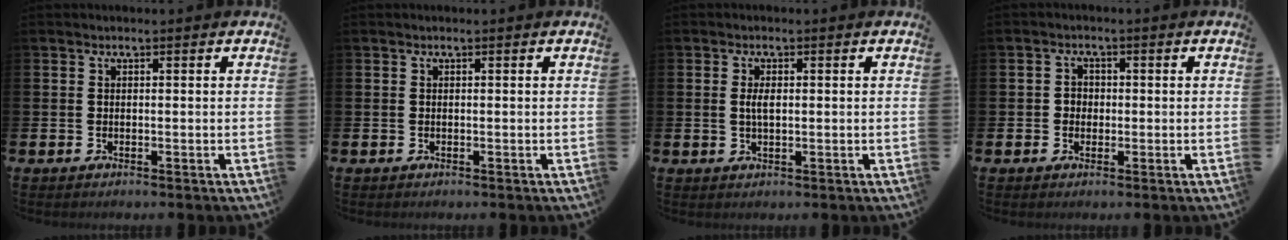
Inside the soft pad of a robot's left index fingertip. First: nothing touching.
{"total": 0.0}
{"total": 2.2, "force": [0.3, 0.9, 1.9], "torque": [-0.033, 0.003, 0.002]}
{"total": 1.8, "force": [-0.2, 1.7, 0.4], "torque": [0.001, 0.004, -0.011]}